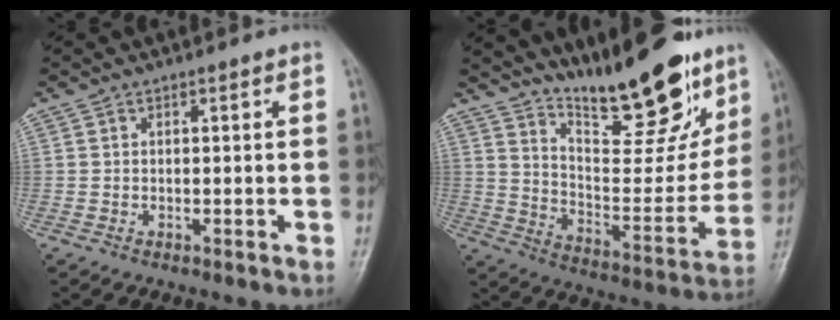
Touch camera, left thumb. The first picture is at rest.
{"total": 21.6, "force": [16.2, 6.2, 12.9], "torque": [-0.143, -0.101, 0.262]}